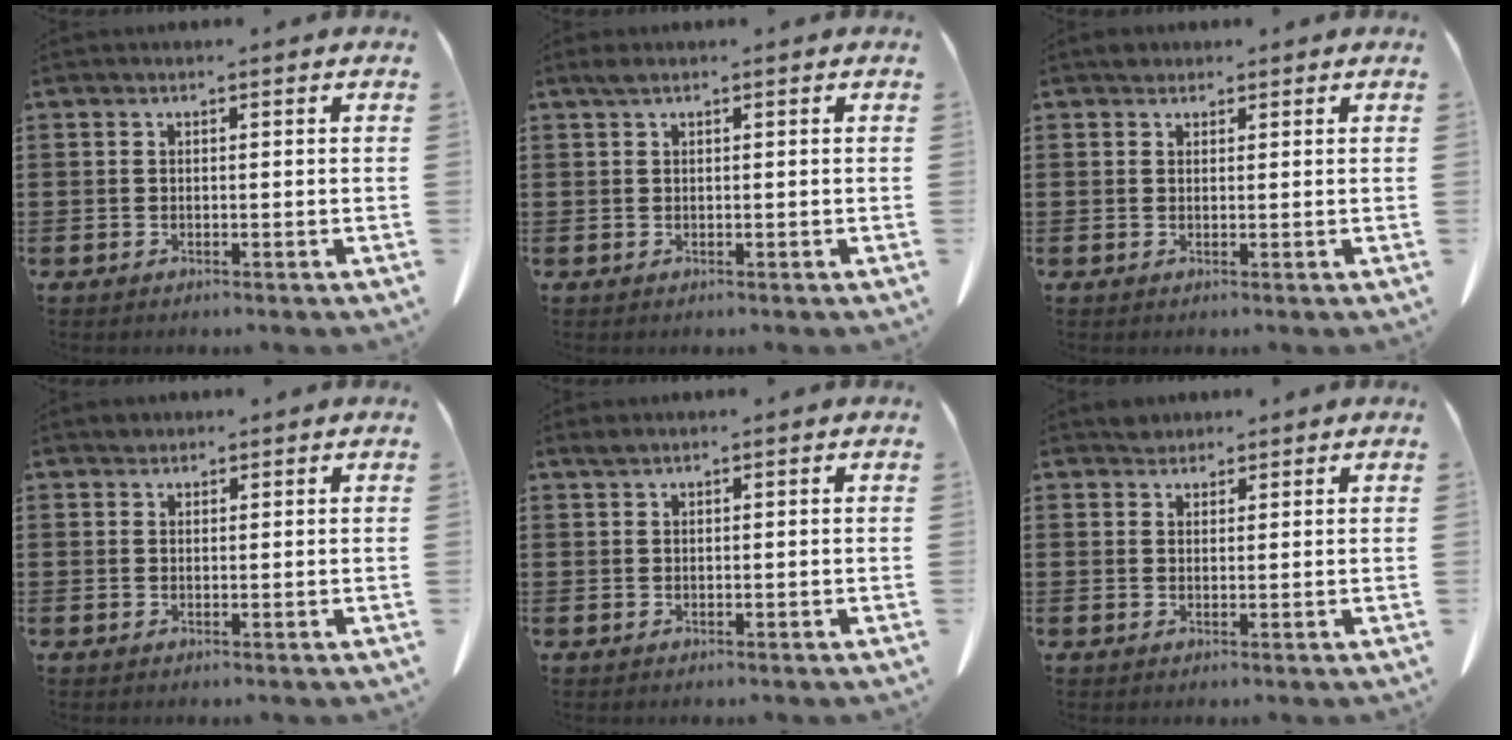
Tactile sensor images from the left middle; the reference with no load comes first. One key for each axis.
{"total": 0.8, "fx": 0.4, "fy": 0.1, "fz": 0.7, "tx": -0.015, "ty": 0.002, "tz": 0.008}
{"total": 1.4, "fx": 1.2, "fy": 0.8, "fz": 0.1, "tx": -0.007, "ty": 0.004, "tz": 0.023}
{"total": 0.9, "fx": 0.8, "fy": 0.4, "fz": 0.0, "tx": 0.005, "ty": -0.001, "tz": 0.013}
{"total": 0.6, "fx": 0.5, "fy": 0.0, "fz": 0.4, "tx": -0.009, "ty": 0.000, "tz": 0.009}
{"total": 1.8, "fx": 1.7, "fy": 0.7, "fz": 0.0, "tx": 0.003, "ty": -0.001, "tz": 0.032}